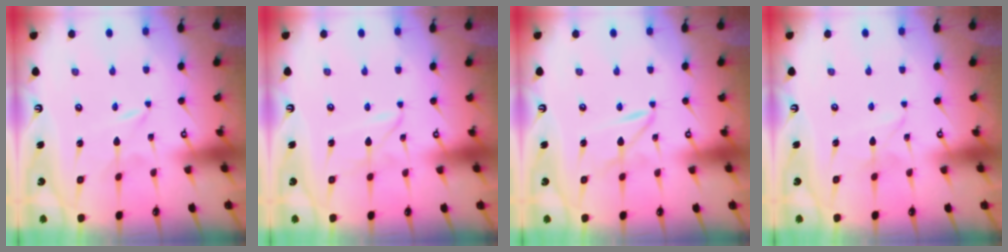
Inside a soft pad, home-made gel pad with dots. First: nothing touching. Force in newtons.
{"total": 2.4, "press": 2.4, "slide": 0.3}
{"total": 3.0, "press": 3.0, "slide": 0.3}
{"total": 2.9, "press": 2.9, "slide": 0.3}